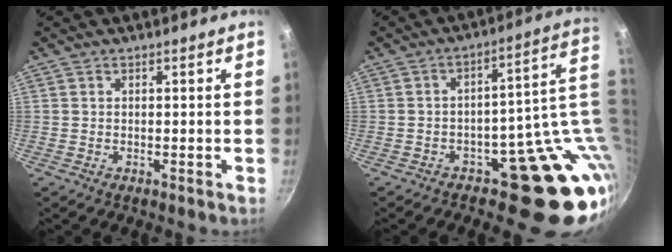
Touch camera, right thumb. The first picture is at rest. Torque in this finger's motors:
{"motor_torque": [3.26, 1.71, 1.24, -1.53, 0.25]}